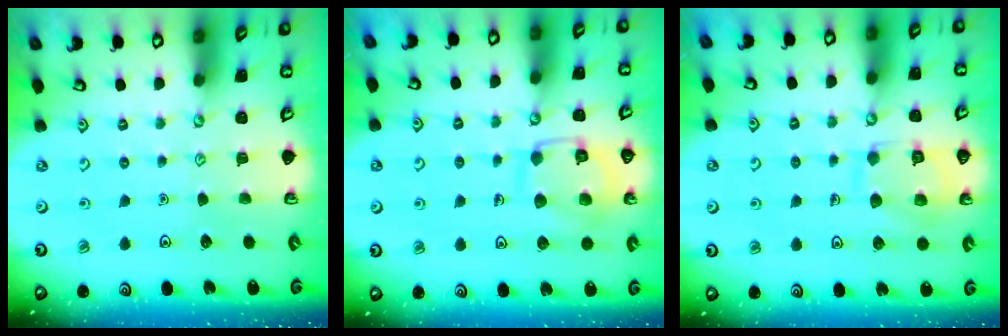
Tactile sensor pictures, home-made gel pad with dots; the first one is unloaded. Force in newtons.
{"total": 10.7, "press": 10.7, "slide": 0.5}
{"total": 11.5, "press": 11.5, "slide": 1.0}